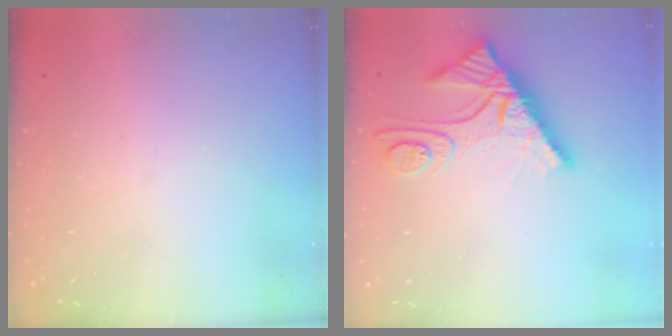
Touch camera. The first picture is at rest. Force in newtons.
{"total": 11.8, "press": 11.7, "slide": 1.0}